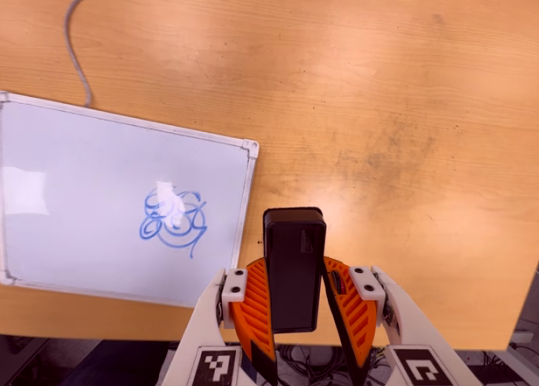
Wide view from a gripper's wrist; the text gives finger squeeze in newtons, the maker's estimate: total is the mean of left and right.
{"total": 4.8, "left": 4.4, "right": 5.2}